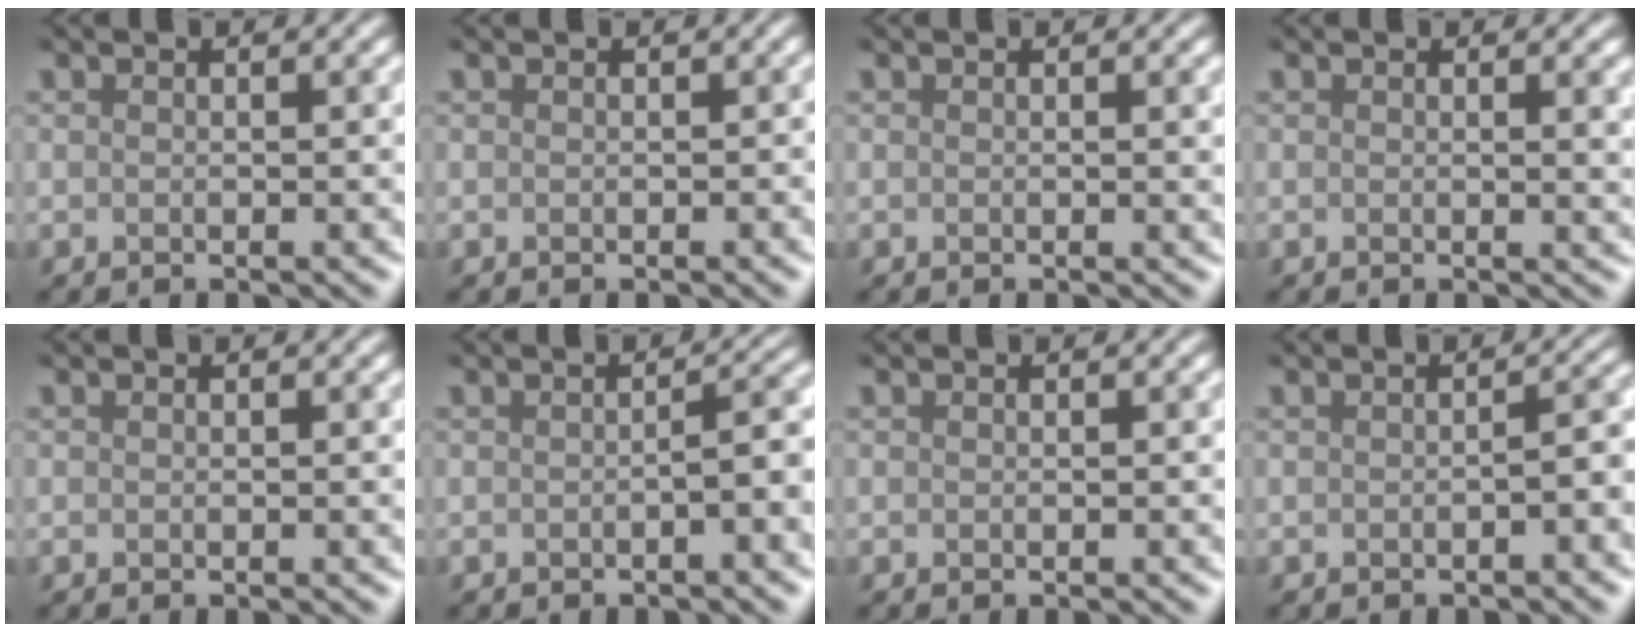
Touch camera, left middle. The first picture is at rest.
{"total": 0.0}
{"total": 0.6, "force": [0.4, 0.2, 0.4], "torque": [-0.002, -0.004, 0.000]}
{"total": 1.7, "force": [0.5, 0.7, 1.4], "torque": [-0.011, -0.004, 0.002]}
{"total": 0.0}
{"total": 2.4, "force": [-0.6, 0.4, 2.3], "torque": [-0.025, 0.012, -0.020]}
{"total": 0.0}
{"total": 1.8, "force": [-0.6, 0.4, 1.6], "torque": [-0.015, 0.010, -0.016]}